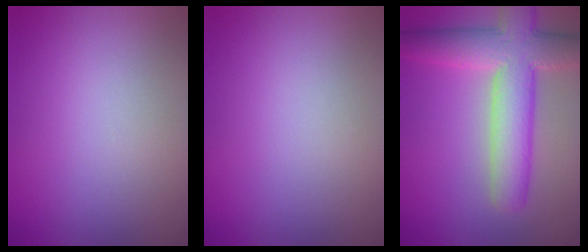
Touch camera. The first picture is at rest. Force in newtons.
{"total": 0.0}
{"total": 8.0, "press": 8.0, "slide": 0.2}